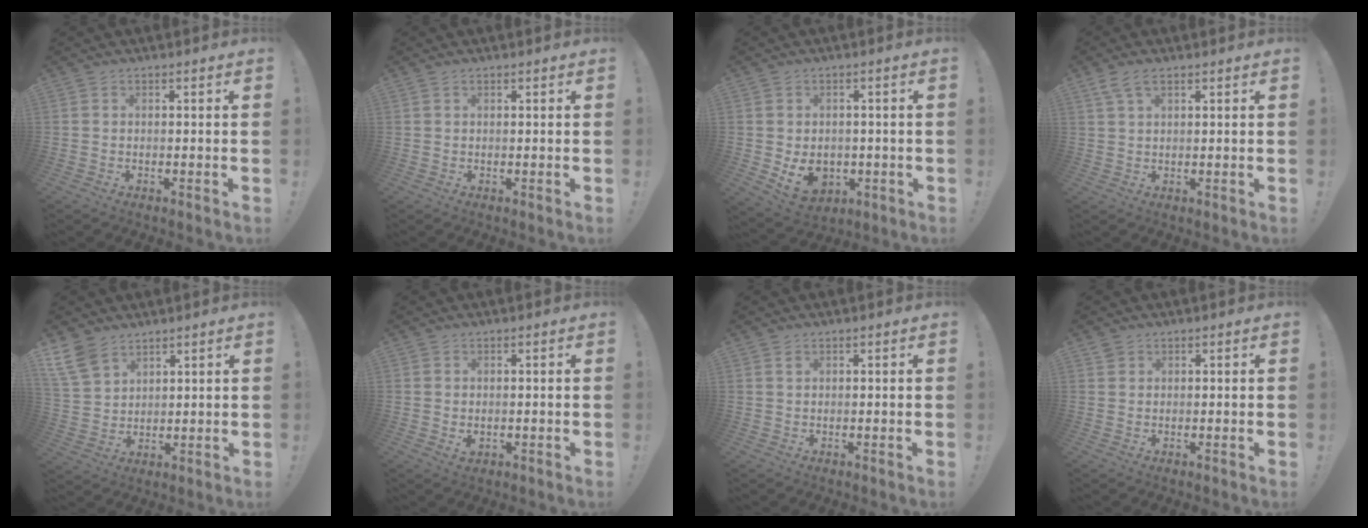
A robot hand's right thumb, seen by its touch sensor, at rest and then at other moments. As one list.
[{"total": 0.5, "force": [0.4, 0.3, 0.2], "torque": [0.002, -0.002, 0.006]}, {"total": 7.6, "force": [-0.8, 6.4, 4.1], "torque": [-0.056, 0.001, -0.011]}, {"total": 5.2, "force": [2.9, 2.2, 3.6], "torque": [-0.065, -0.006, 0.056]}, {"total": 10.2, "force": [7.3, 6.1, 3.7], "torque": [-0.076, -0.036, 0.148]}, {"total": 1.4, "force": [0.7, 0.9, 0.8], "torque": [0.002, -0.004, 0.011]}, {"total": 1.0, "force": [0.6, 0.6, 0.4], "torque": [0.003, -0.004, 0.010]}, {"total": 1.5, "force": [1.3, 0.7, 0.0], "torque": [0.007, -0.006, 0.024]}]